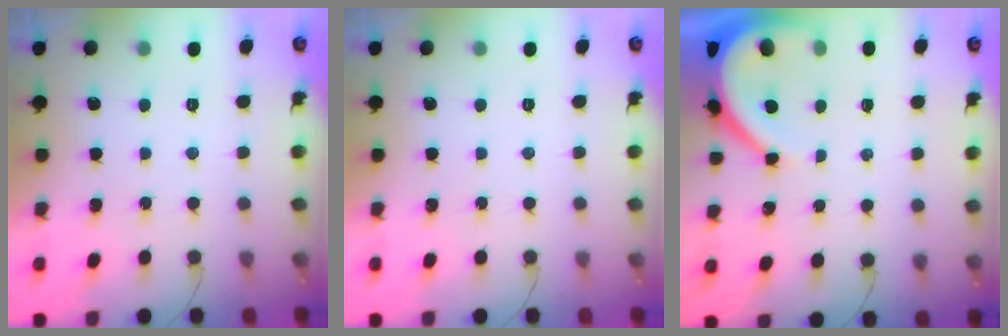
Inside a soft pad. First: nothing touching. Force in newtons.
{"total": 0.0}
{"total": 6.0, "press": 6.0, "slide": 0.7}